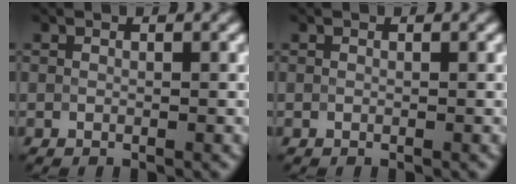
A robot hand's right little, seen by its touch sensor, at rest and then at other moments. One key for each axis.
{"total": 0.0}